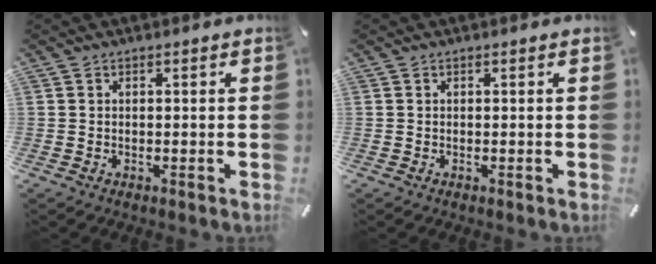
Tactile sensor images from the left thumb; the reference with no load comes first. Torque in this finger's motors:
{"motor_torque": [0.00, 0.00, 0.00, 0.00, 0.00]}